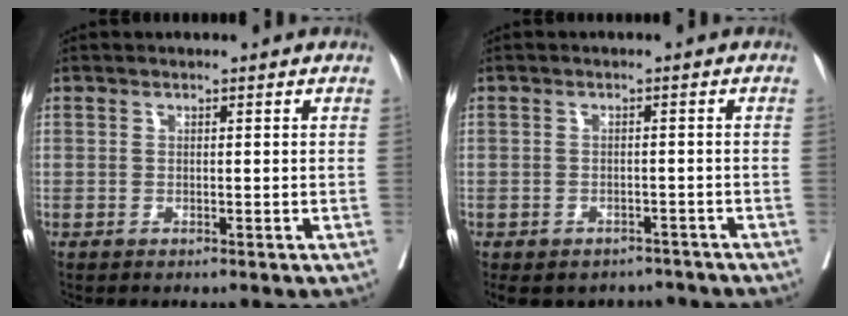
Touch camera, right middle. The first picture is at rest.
{"total": 9.0, "force": [-7.6, 4.4, 1.7], "torque": [-0.036, 0.011, -0.089]}